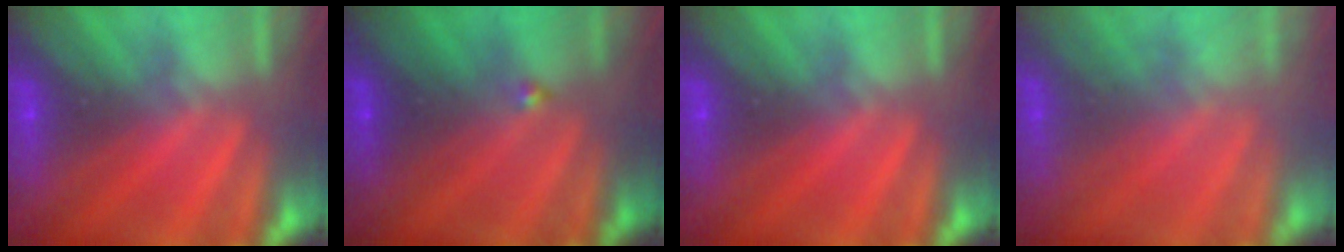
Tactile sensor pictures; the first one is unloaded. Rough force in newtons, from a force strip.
{"total": 1.9}
{"total": 0.0}
{"total": 2.5}